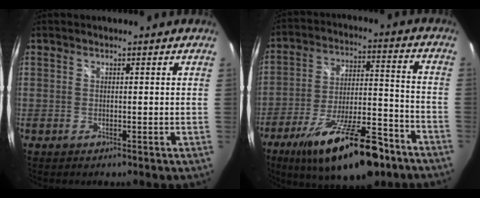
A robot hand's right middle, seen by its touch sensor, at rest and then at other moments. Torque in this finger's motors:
{"motor_torque": [1.22, -0.91, 0.54, 0.21]}